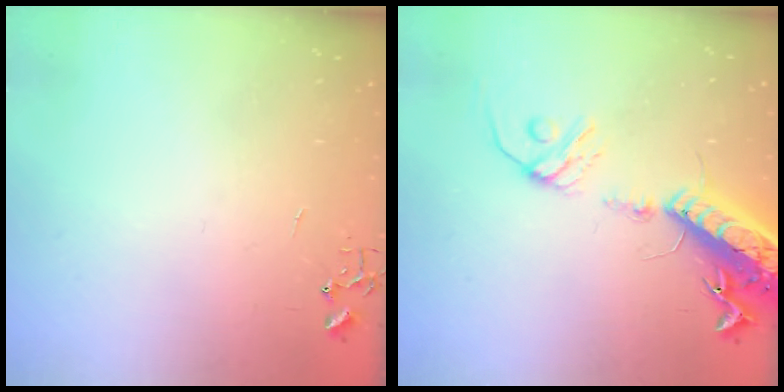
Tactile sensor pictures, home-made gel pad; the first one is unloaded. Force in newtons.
{"total": 17.4, "press": 16.9, "slide": 4.1}